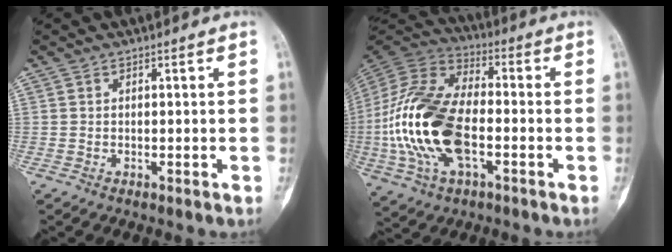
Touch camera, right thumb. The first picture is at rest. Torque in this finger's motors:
{"motor_torque": [2.43, 2.59, 1.54, -1.23, 0.87]}